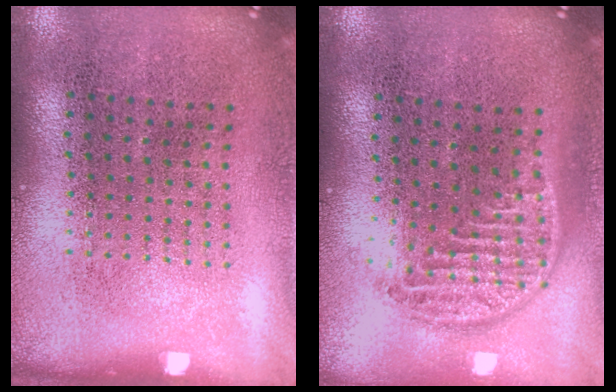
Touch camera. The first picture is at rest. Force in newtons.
{"total": 1.4, "press": 1.2, "slide": 0.7}